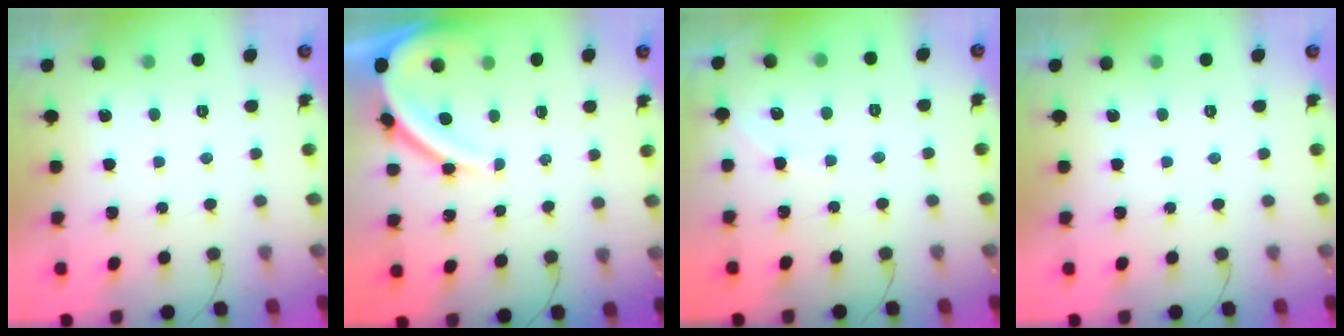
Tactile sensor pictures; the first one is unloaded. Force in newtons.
{"total": 8.9, "press": 8.8, "slide": 0.8}
{"total": 3.5, "press": 3.5, "slide": 0.5}
{"total": 0.0}